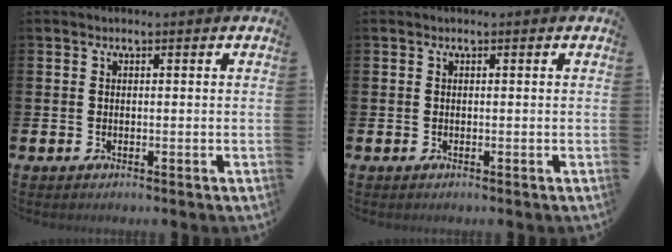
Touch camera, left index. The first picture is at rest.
{"total": 0.0}